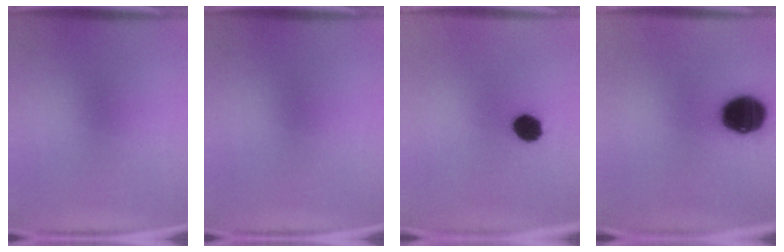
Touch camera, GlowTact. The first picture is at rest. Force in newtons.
{"total": 0.0}
{"total": 6.6}
{"total": 15.8}